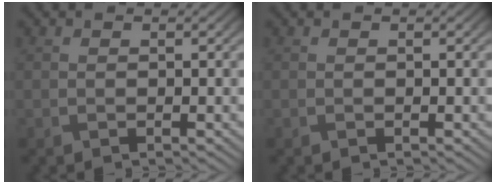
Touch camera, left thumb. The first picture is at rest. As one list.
[{"total": 0.0}]